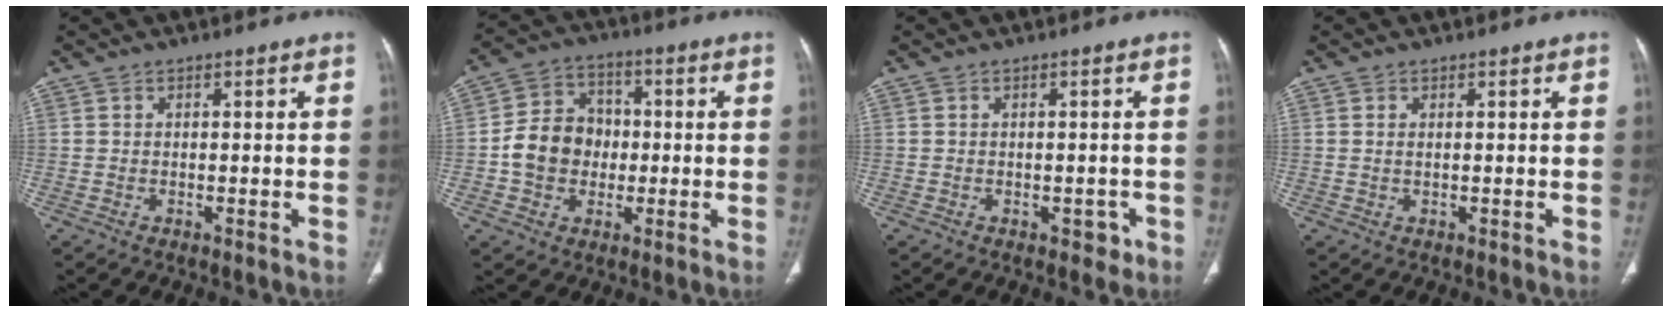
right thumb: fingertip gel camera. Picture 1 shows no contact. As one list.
[{"total": 10.6, "force": [-1.1, 9.1, 5.4], "torque": [-0.068, 0.026, -0.027]}, {"total": 2.1, "force": [-1.0, 1.4, 1.2], "torque": [-0.001, 0.003, -0.009]}, {"total": 0.7, "force": [0.2, 0.3, 0.6], "torque": [-0.018, 0.002, 0.006]}]